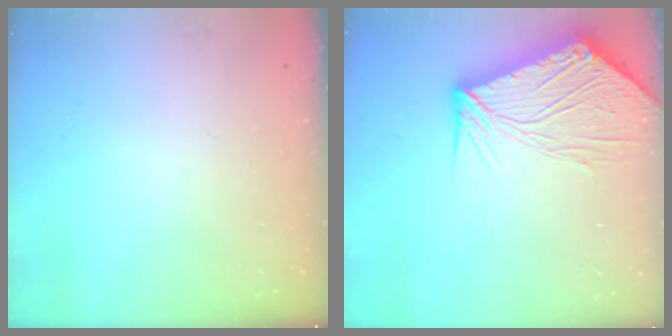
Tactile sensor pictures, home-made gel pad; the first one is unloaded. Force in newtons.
{"total": 15.8, "press": 15.7, "slide": 2.1}